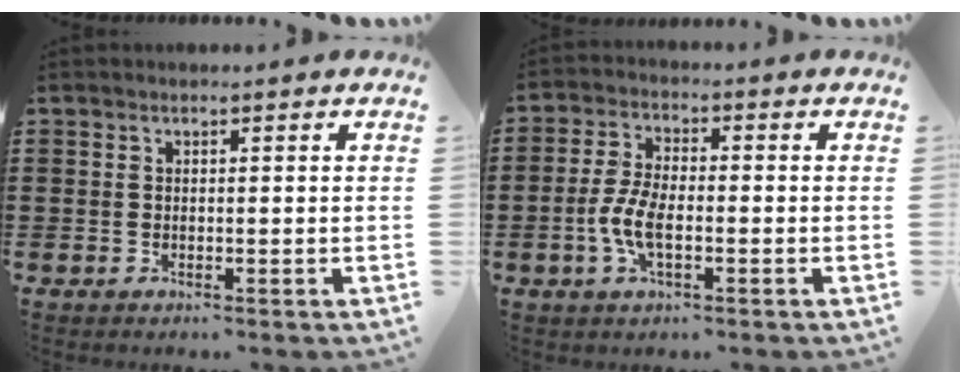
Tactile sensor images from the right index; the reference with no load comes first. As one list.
[{"total": 5.9, "force": [-1.6, 2.7, 5.0], "torque": [-0.121, -0.003, -0.038]}]